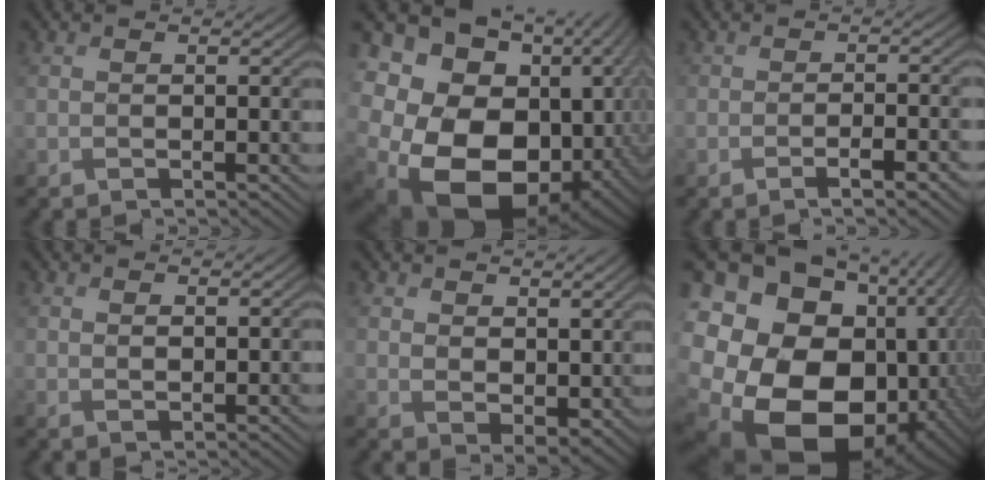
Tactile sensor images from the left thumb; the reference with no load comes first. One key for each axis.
{"total": 22.1, "fx": -3.7, "fy": 17.0, "fz": 13.5, "tx": -0.292, "ty": -0.045, "tz": -0.058}
{"total": 3.5, "fx": -2.4, "fy": 0.7, "fz": 2.5, "tx": -0.040, "ty": -0.001, "tz": -0.036}
{"total": 1.5, "fx": 1.3, "fy": 0.3, "fz": 0.8, "tx": -0.013, "ty": -0.004, "tz": 0.027}
{"total": 5.9, "fx": 3.4, "fy": 3.5, "fz": 3.3, "tx": -0.085, "ty": -0.011, "tz": 0.078}
{"total": 24.0, "fx": -6.7, "fy": 18.6, "fz": 13.5, "tx": -0.296, "ty": -0.047, "tz": -0.131}